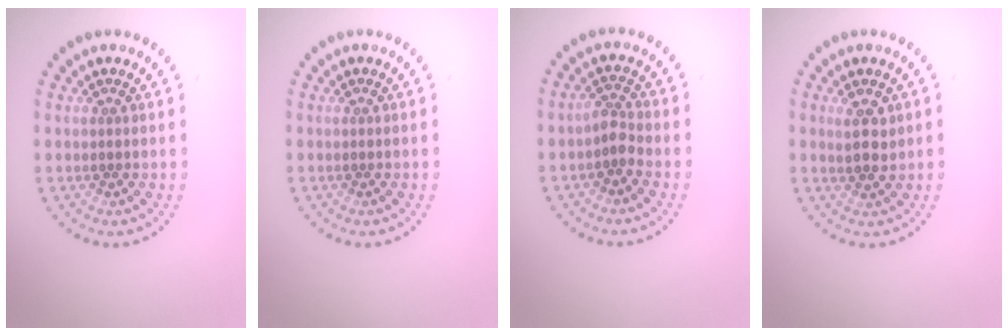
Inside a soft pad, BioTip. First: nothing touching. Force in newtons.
{"total": 0.0}
{"total": 1.7, "press": 1.4, "slide": 1.0}
{"total": 2.1, "press": 2.0, "slide": 0.8}